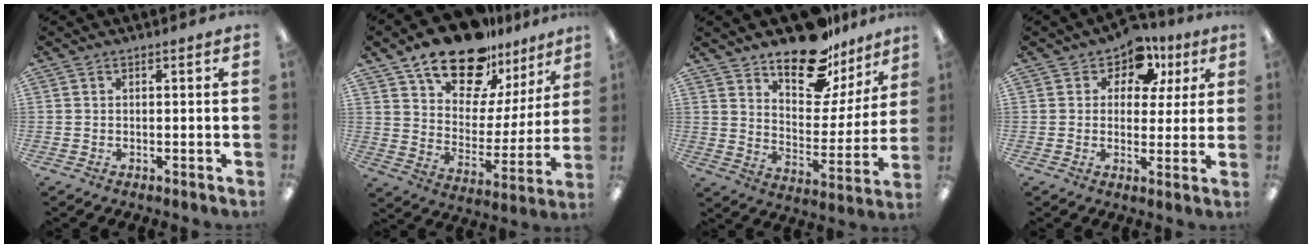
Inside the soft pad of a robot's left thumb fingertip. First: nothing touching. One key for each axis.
{"total": 19.8, "fx": 15.5, "fy": 9.3, "fz": 8.2, "tx": -0.142, "ty": -0.105, "tz": 0.274}
{"total": 16.8, "fx": 13.6, "fy": 7.1, "fz": 6.8, "tx": -0.107, "ty": -0.100, "tz": 0.240}
{"total": 7.8, "fx": 4.5, "fy": 5.5, "fz": 3.2, "tx": -0.058, "ty": -0.021, "tz": 0.080}